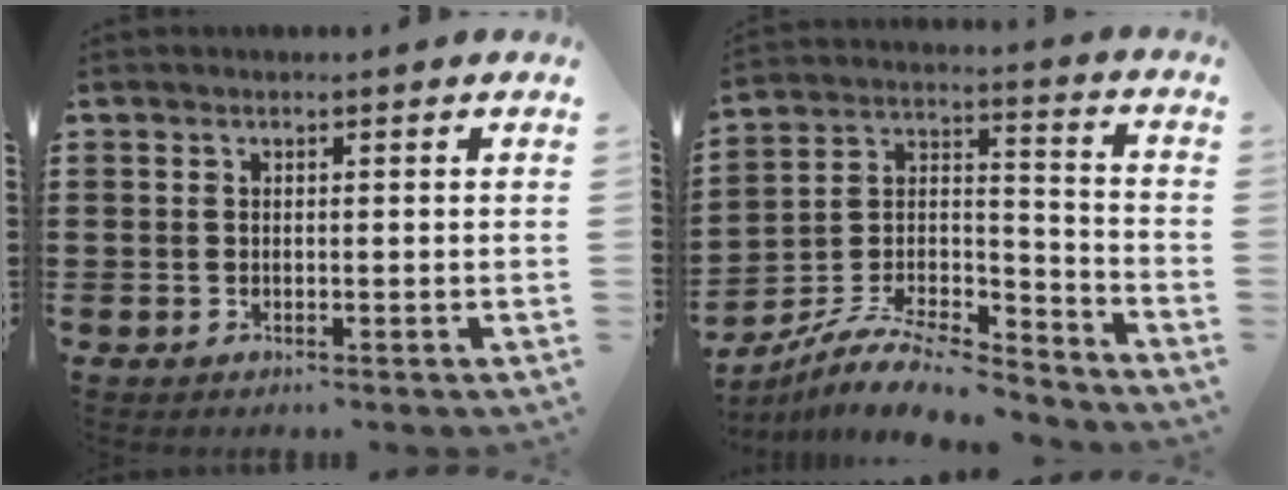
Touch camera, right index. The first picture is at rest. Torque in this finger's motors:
{"motor_torque": [0.03, 0.00, -0.15, -0.21]}